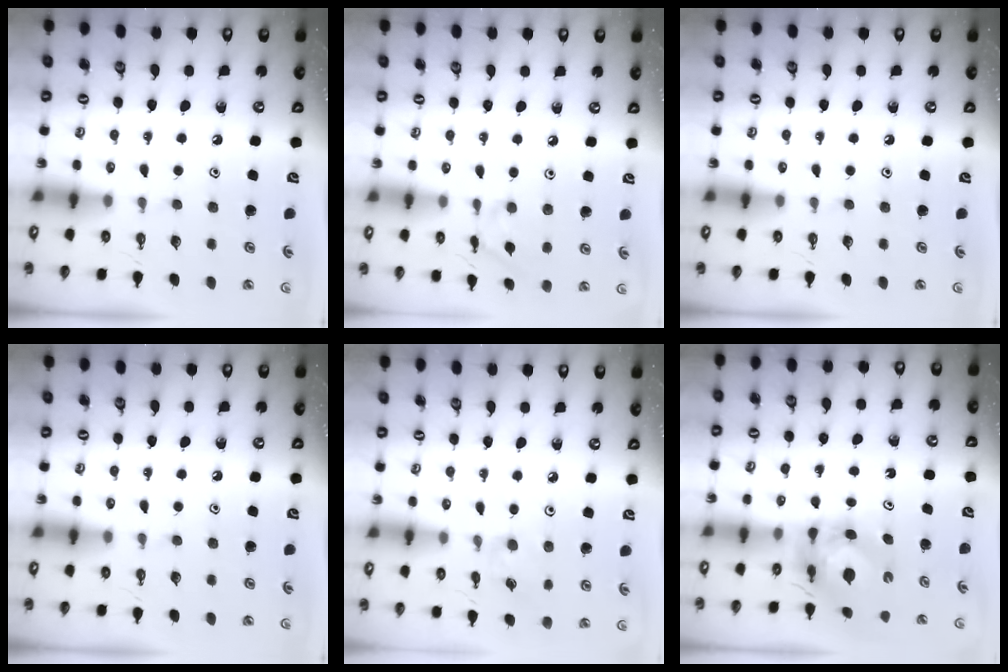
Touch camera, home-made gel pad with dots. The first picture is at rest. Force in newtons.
{"total": 5.1, "press": 5.0, "slide": 0.5}
{"total": 0.0}
{"total": 0.0}
{"total": 3.1, "press": 3.1, "slide": 0.5}
{"total": 5.4, "press": 5.4, "slide": 0.4}